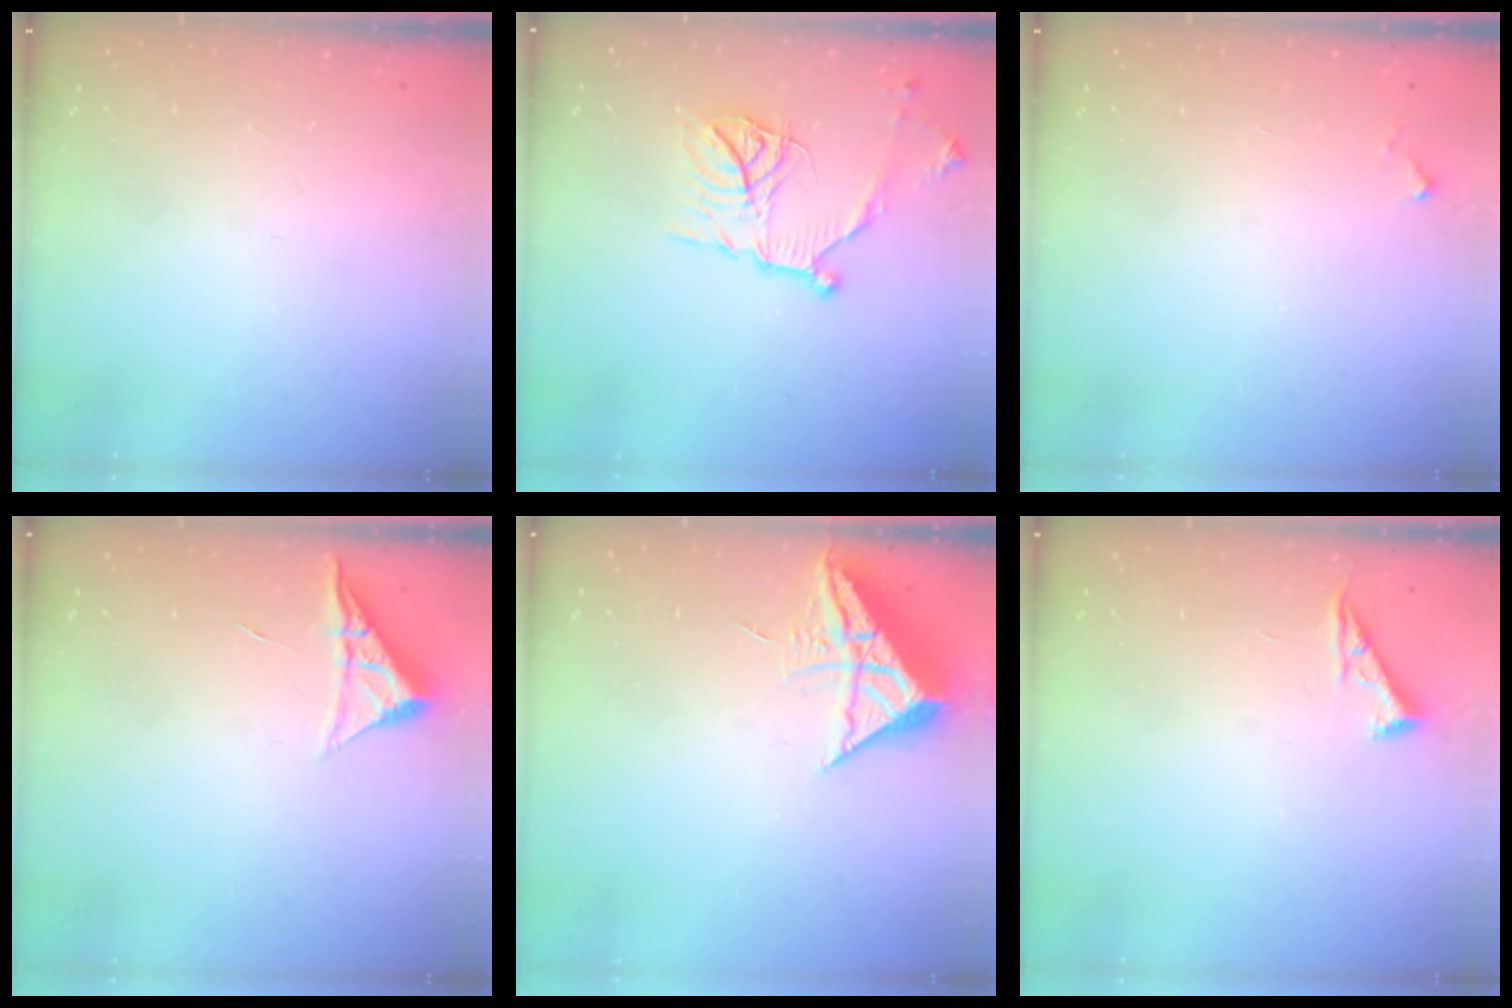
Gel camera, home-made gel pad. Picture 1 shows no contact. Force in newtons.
{"total": 14.7, "press": 14.7, "slide": 0.2}
{"total": 4.2, "press": 4.2, "slide": 0.1}
{"total": 4.7, "press": 4.7, "slide": 0.7}
{"total": 10.0, "press": 9.9, "slide": 0.8}
{"total": 4.3, "press": 4.3, "slide": 0.6}